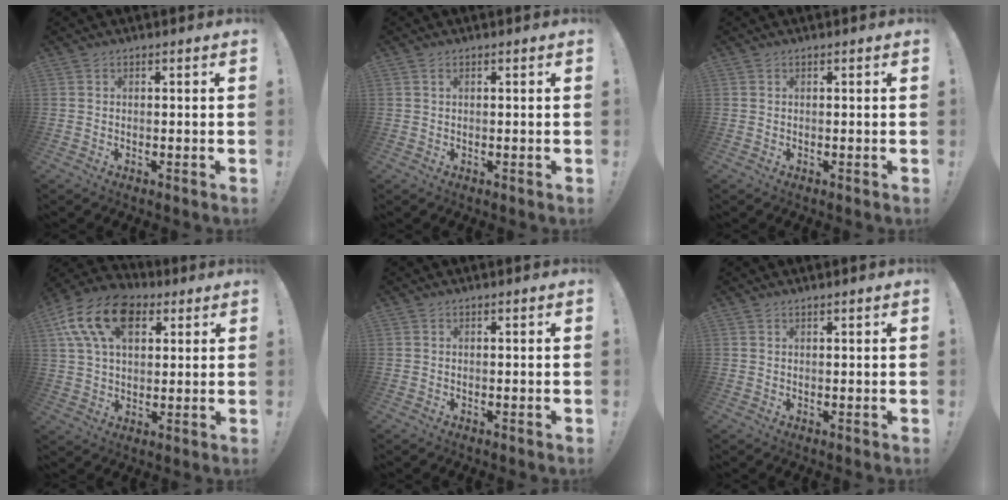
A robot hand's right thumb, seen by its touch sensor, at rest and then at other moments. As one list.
[{"total": 0.6, "force": [0.3, 0.3, 0.5], "torque": [-0.011, 0.003, 0.006]}, {"total": 0.0}, {"total": 17.6, "force": [7.4, 11.4, 11.3], "torque": [-0.191, -0.018, 0.136]}, {"total": 0.0}, {"total": 0.8, "force": [0.7, -0.1, 0.4], "torque": [-0.001, -0.002, 0.011]}]